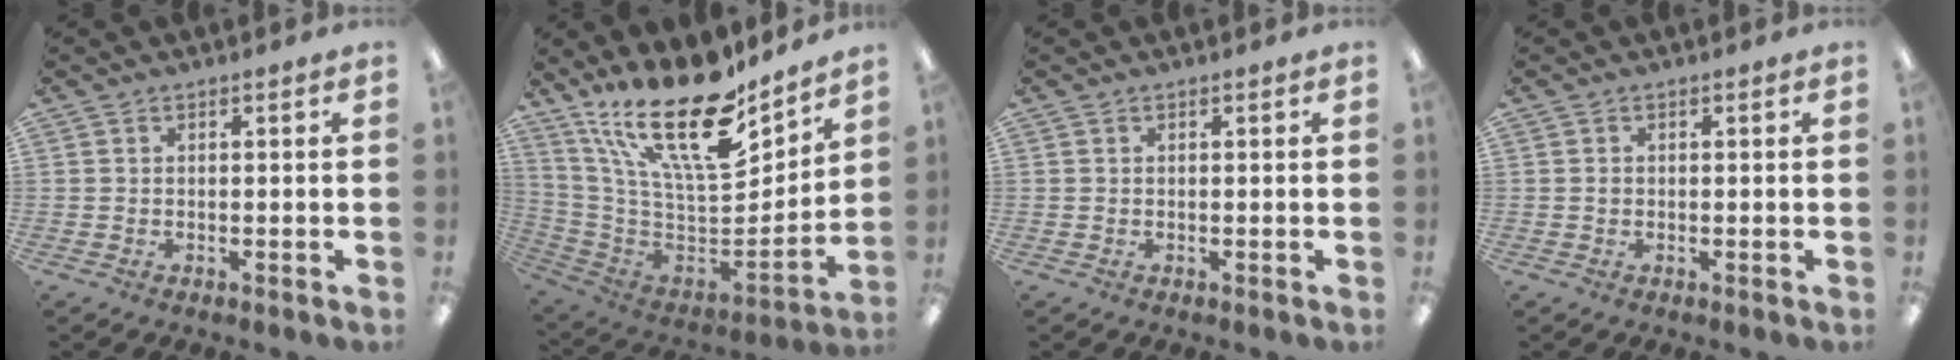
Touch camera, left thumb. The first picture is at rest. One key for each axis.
{"total": 25.2, "fx": 17.2, "fy": 9.0, "fz": 16.1, "tx": -0.298, "ty": -0.127, "tz": 0.301}
{"total": 0.0}
{"total": 0.5, "fx": 0.0, "fy": 0.5, "fz": 0.2, "tx": -0.004, "ty": 0.003, "tz": -0.002}